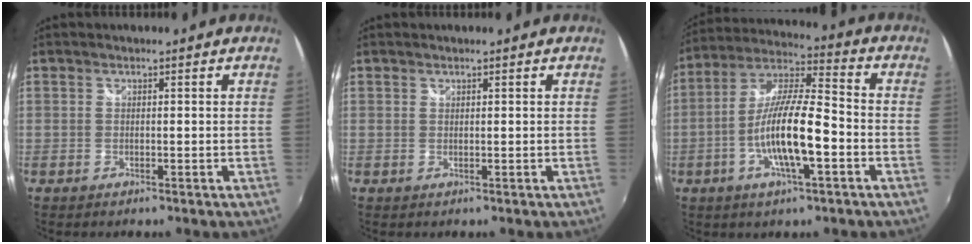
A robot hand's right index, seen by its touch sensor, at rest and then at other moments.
{"total": 0.0}
{"total": 14.0, "force": [-4.5, 2.8, 13.0], "torque": [-0.255, -0.001, -0.085]}